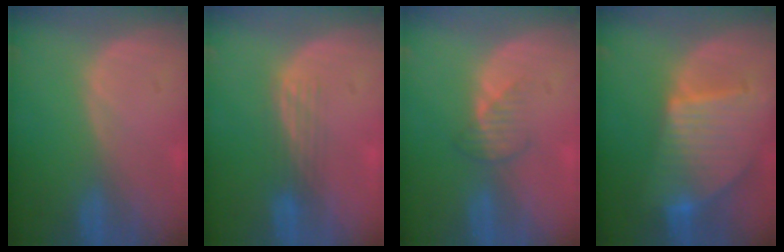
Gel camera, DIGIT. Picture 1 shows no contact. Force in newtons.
{"total": 3.0, "press": 2.7, "slide": 1.3}
{"total": 2.5, "press": 2.5, "slide": 0.4}
{"total": 9.5, "press": 8.2, "slide": 4.8}